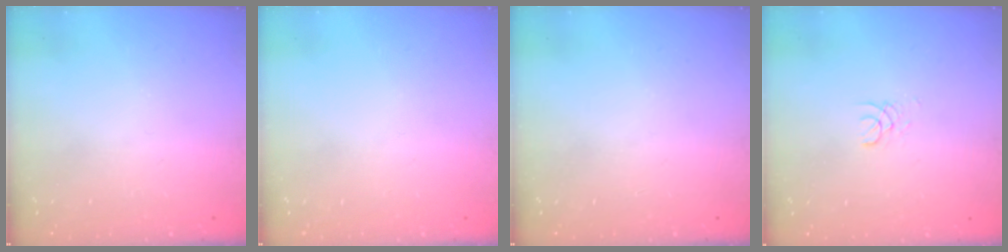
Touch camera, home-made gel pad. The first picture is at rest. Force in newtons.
{"total": 0.0}
{"total": 0.0}
{"total": 1.0, "press": 1.0, "slide": 0.1}